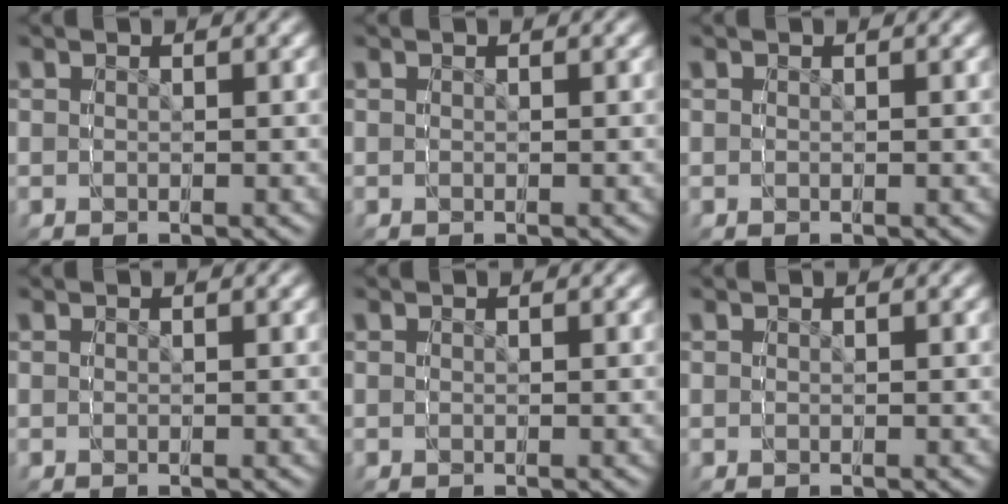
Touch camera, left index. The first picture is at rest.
{"total": 0.0}
{"total": 0.0}
{"total": 0.0}
{"total": 0.0}
{"total": 0.0}